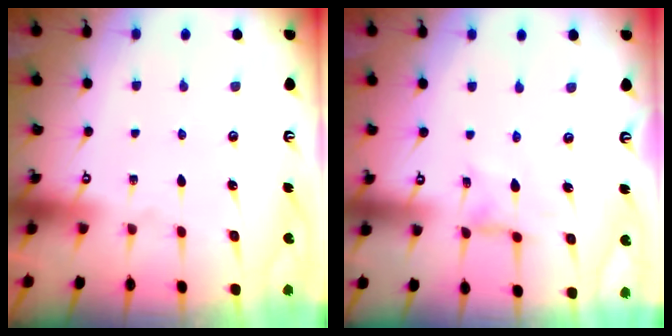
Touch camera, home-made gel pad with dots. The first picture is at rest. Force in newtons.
{"total": 0.9, "press": 0.9, "slide": 0.0}